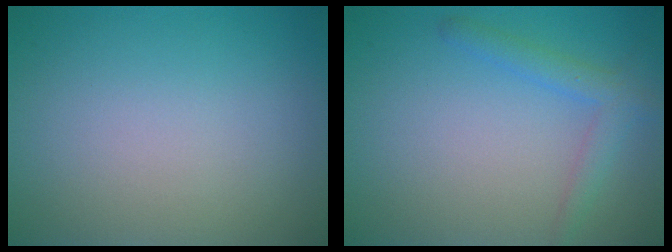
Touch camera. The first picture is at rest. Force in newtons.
{"total": 2.4, "press": 2.4, "slide": 0.1}